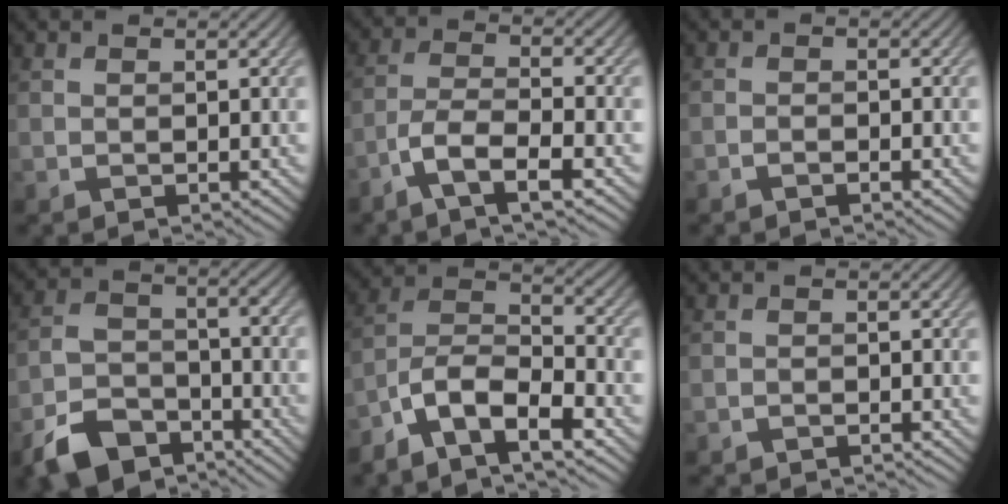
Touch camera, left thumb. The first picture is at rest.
{"total": 6.2, "force": [-3.9, 1.6, 4.6], "torque": [-0.097, 0.002, -0.085]}
{"total": 0.9, "force": [-0.7, 0.2, 0.4], "torque": [-0.008, 0.001, -0.016]}
{"total": 9.5, "force": [-6.8, 4.8, 4.5], "torque": [-0.098, -0.013, -0.137]}
{"total": 10.5, "force": [-7.4, 3.7, 6.5], "torque": [-0.130, -0.004, -0.149]}
{"total": 1.1, "force": [-1.1, 0.1, 0.0], "torque": [0.002, 0.000, -0.022]}